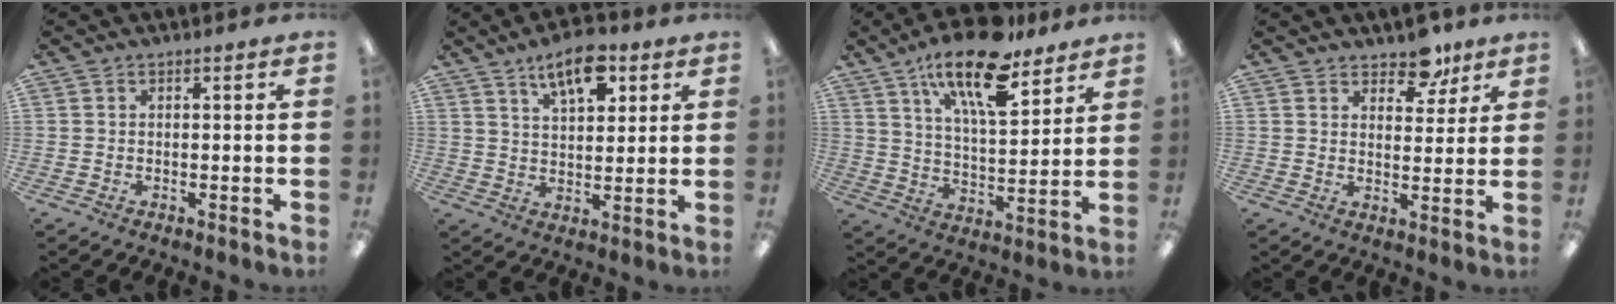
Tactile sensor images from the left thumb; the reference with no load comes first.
{"total": 10.6, "force": [6.3, 4.9, 7.1], "torque": [-0.101, -0.027, 0.105]}
{"total": 18.7, "force": [12.6, 6.8, 12.0], "torque": [-0.202, -0.064, 0.209]}
{"total": 7.9, "force": [6.1, 4.0, 3.2], "torque": [-0.031, -0.033, 0.105]}